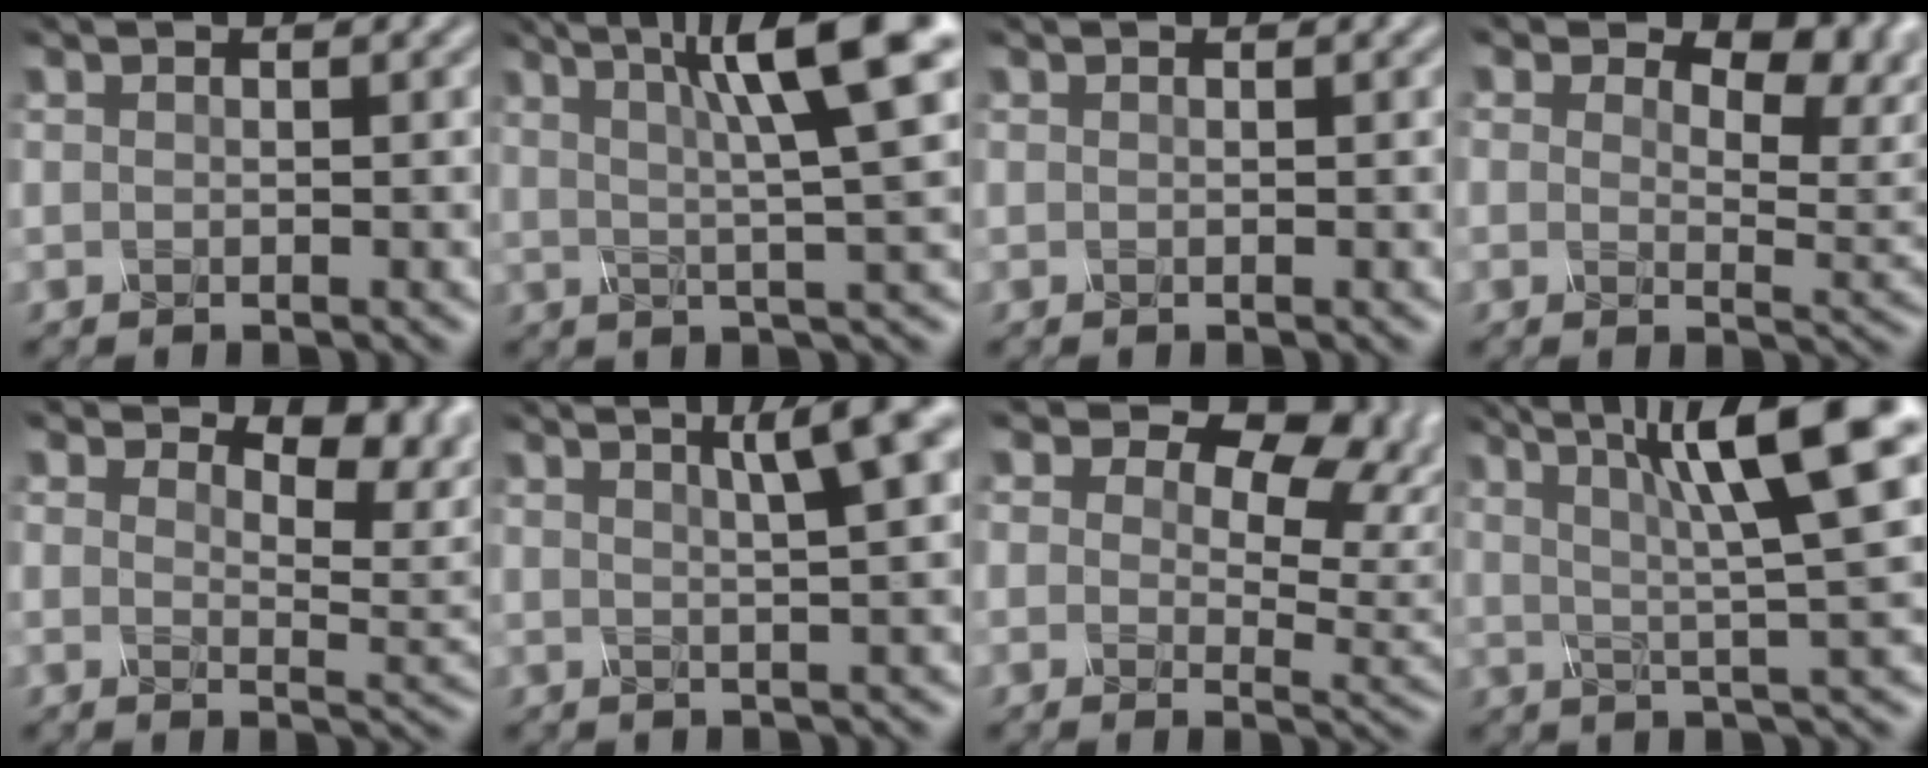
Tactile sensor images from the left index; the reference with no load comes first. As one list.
[{"total": 9.7, "force": [3.6, 1.6, 8.9], "torque": [-0.113, 0.021, 0.052]}, {"total": 0.0}, {"total": 9.0, "force": [4.7, 4.9, 5.9], "torque": [-0.073, 0.005, 0.064]}, {"total": 7.2, "force": [4.0, 3.5, 4.8], "torque": [-0.065, 0.003, 0.056]}, {"total": 5.2, "force": [2.5, 1.0, 4.5], "torque": [-0.046, 0.017, 0.027]}, {"total": 9.3, "force": [4.9, 5.4, 5.7], "torque": [-0.069, 0.002, 0.068]}, {"total": 10.7, "force": [4.0, 1.9, 9.8], "torque": [-0.140, 0.018, 0.061]}]